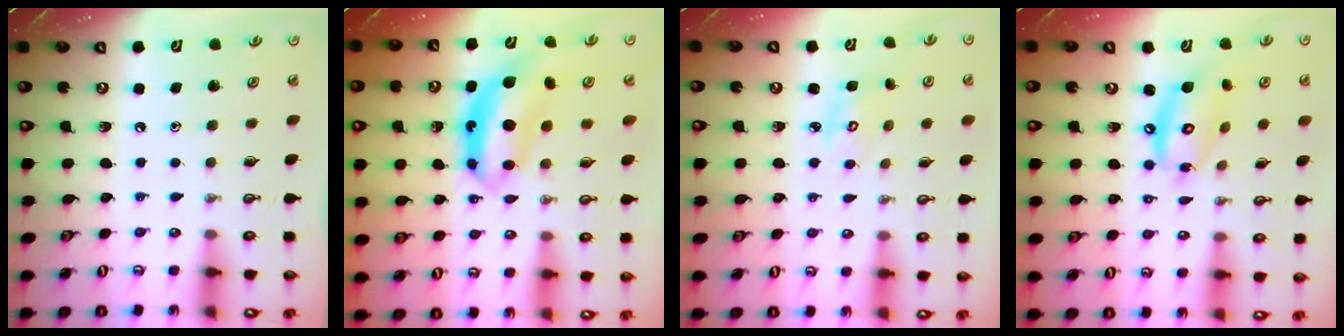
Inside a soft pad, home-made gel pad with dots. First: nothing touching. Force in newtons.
{"total": 7.7, "press": 7.7, "slide": 0.1}
{"total": 2.7, "press": 2.7, "slide": 0.0}
{"total": 13.3, "press": 13.2, "slide": 1.2}